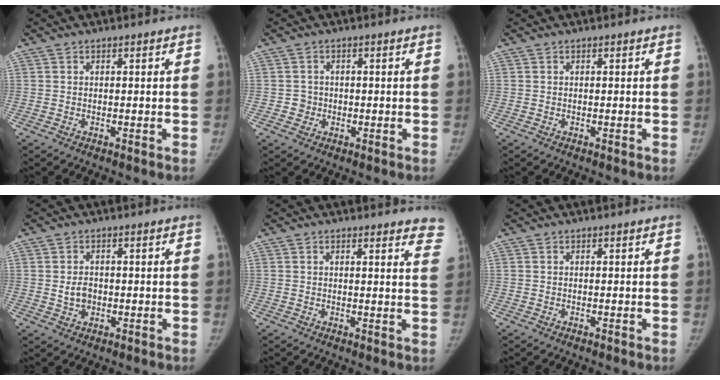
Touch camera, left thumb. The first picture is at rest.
{"total": 1.9, "force": [-0.2, 1.9, 0.2], "torque": [0.008, 0.006, -0.004]}
{"total": 0.0}
{"total": 2.9, "force": [-0.1, 2.2, 1.8], "torque": [-0.024, 0.001, 0.001]}
{"total": 7.6, "force": [7.0, 1.4, 2.7], "torque": [0.003, -0.034, 0.047]}
{"total": 0.0}